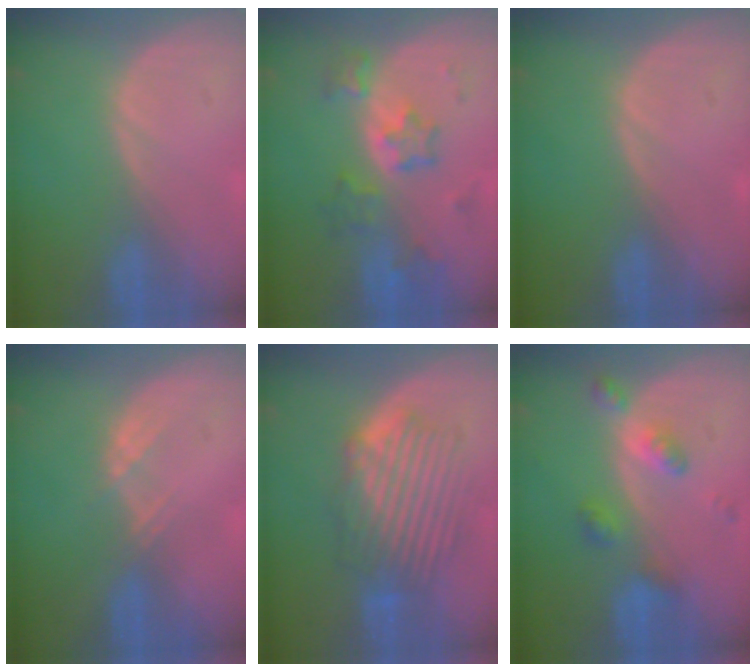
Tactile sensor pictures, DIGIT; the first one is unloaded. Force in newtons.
{"total": 6.5, "press": 6.4, "slide": 0.7}
{"total": 0.0}
{"total": 1.9, "press": 1.8, "slide": 0.8}
{"total": 8.4, "press": 8.1, "slide": 2.2}
{"total": 4.9, "press": 4.9, "slide": 0.2}